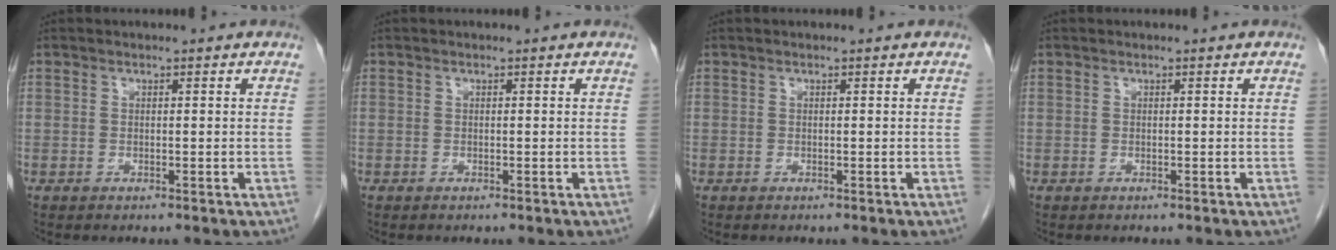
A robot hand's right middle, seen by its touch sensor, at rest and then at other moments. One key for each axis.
{"total": 0.0}
{"total": 0.0}
{"total": 0.0}